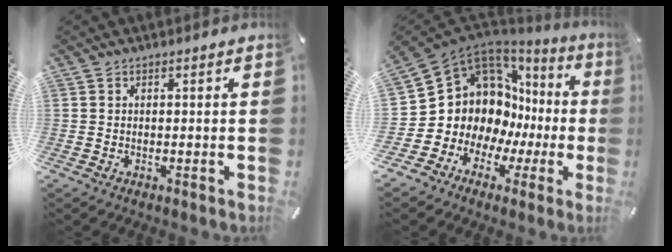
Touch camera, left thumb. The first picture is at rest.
{"total": 12.9, "force": [3.0, 11.5, 5.1], "torque": [-0.109, -0.061, 0.075]}